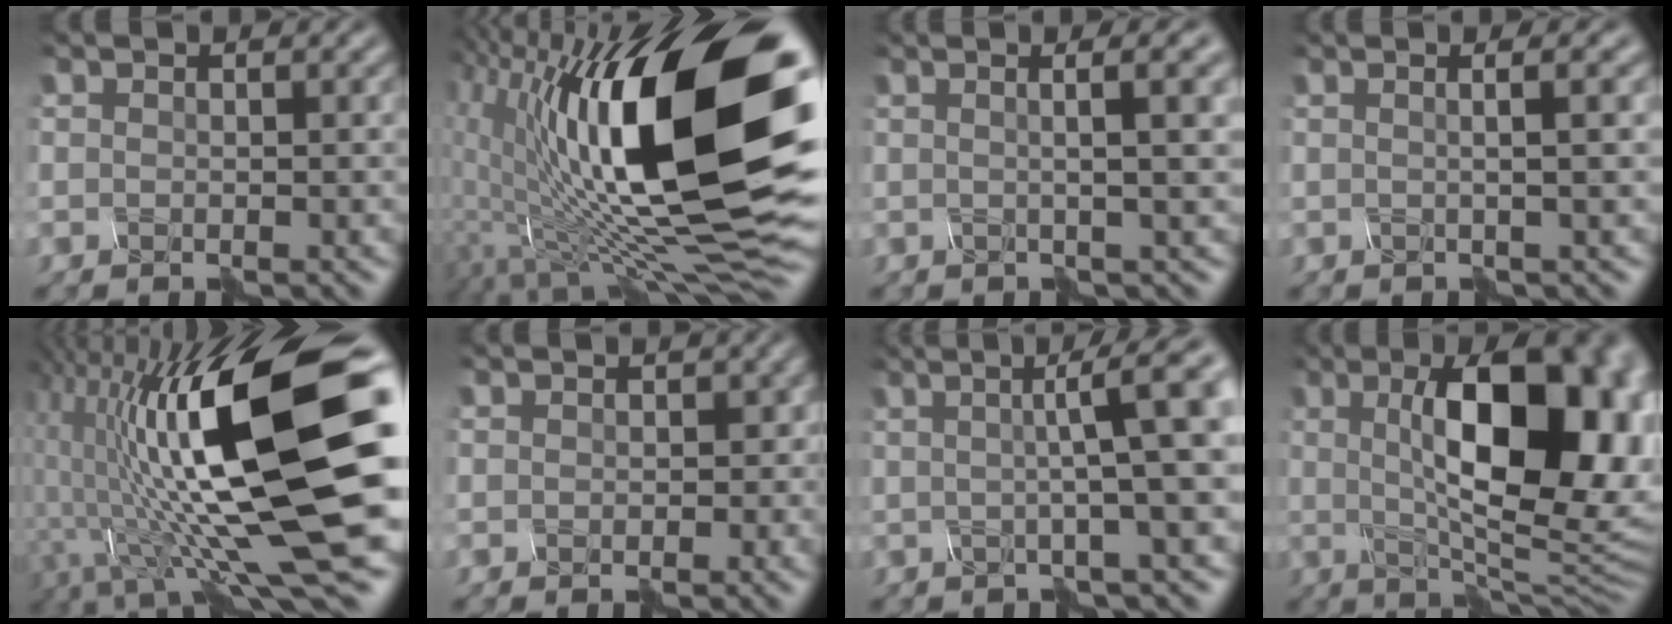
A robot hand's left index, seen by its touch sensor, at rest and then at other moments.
{"total": 17.4, "force": [1.8, 5.6, 16.4], "torque": [-0.261, 0.011, 0.036]}
{"total": 6.5, "force": [1.8, 2.1, 5.9], "torque": [-0.061, 0.045, 0.007]}
{"total": 4.0, "force": [1.1, 1.4, 3.6], "torque": [-0.042, 0.035, -0.005]}
{"total": 15.2, "force": [-0.4, 3.5, 14.8], "torque": [-0.268, 0.017, 0.012]}
{"total": 1.3, "force": [-0.5, 1.0, 0.7], "torque": [-0.005, 0.007, 0.015]}
{"total": 7.4, "force": [0.8, 0.9, 7.3], "torque": [-0.101, 0.021, 0.023]}
{"total": 15.4, "force": [2.0, 6.0, 14.0], "torque": [-0.177, 0.018, 0.036]}